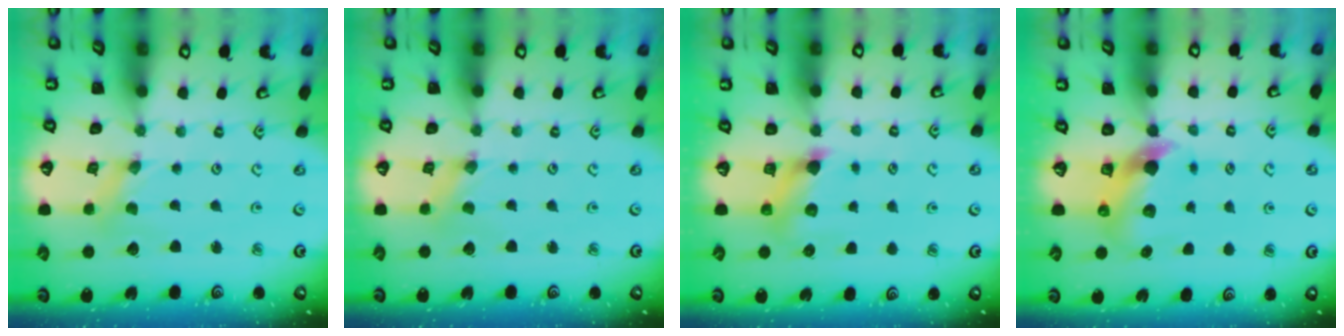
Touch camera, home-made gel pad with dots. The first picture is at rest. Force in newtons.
{"total": 0.0}
{"total": 7.1, "press": 7.0, "slide": 0.7}
{"total": 5.2, "press": 5.1, "slide": 0.8}